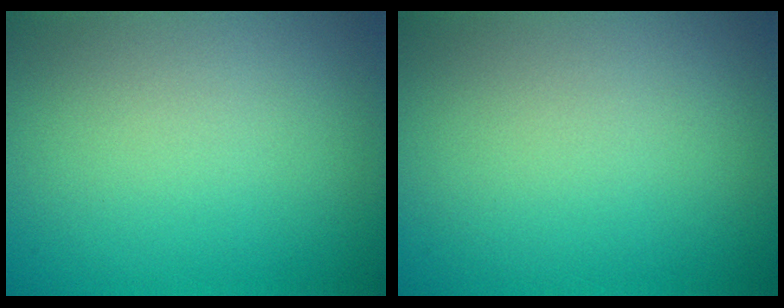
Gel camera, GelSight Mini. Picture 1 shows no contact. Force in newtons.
{"total": 0.0}